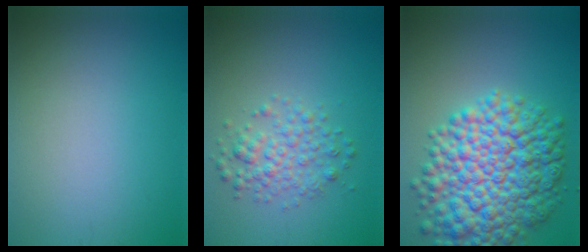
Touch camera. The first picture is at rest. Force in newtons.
{"total": 3.1, "press": 3.1, "slide": 0.1}
{"total": 11.7, "press": 11.7, "slide": 0.3}